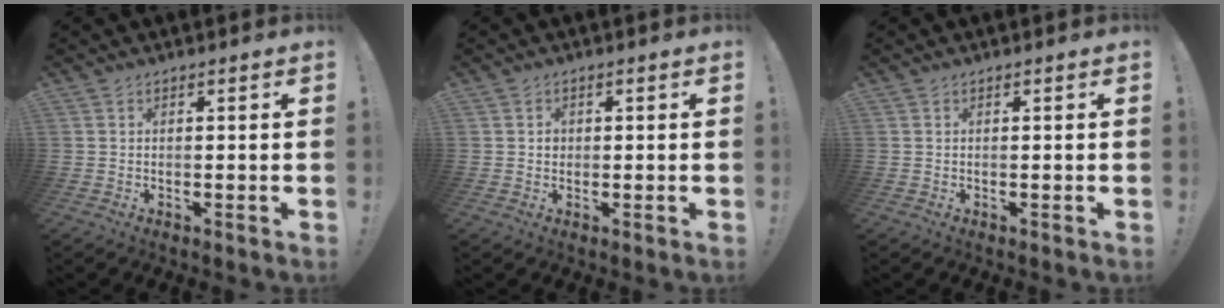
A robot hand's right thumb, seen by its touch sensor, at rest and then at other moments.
{"total": 1.7, "force": [0.1, 1.6, 0.6], "torque": [-0.004, 0.002, 0.000]}
{"total": 0.0}